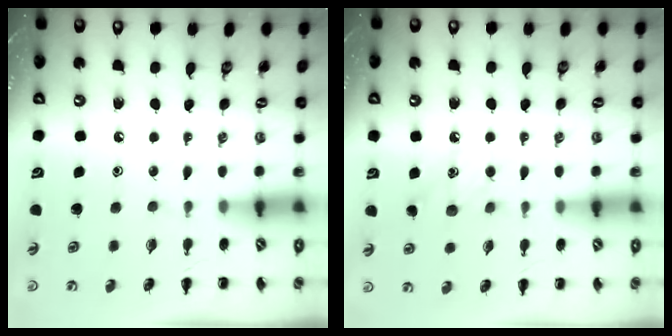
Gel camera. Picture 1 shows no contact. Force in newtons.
{"total": 5.0, "press": 4.6, "slide": 1.8}